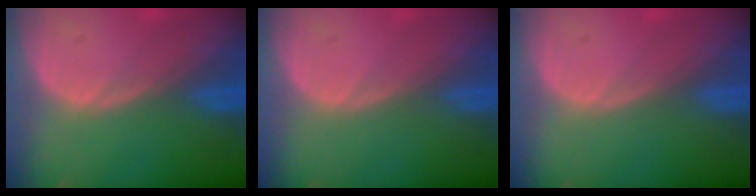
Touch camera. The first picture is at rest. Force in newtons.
{"total": 0.0}
{"total": 0.0}